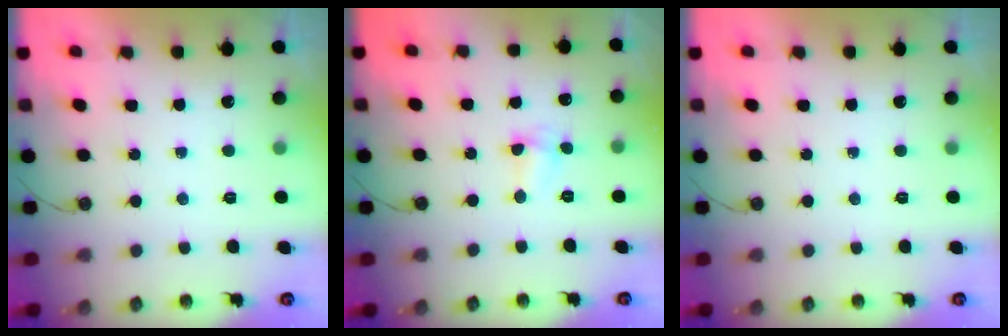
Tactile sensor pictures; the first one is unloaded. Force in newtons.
{"total": 2.9, "press": 2.8, "slide": 0.7}
{"total": 0.0}